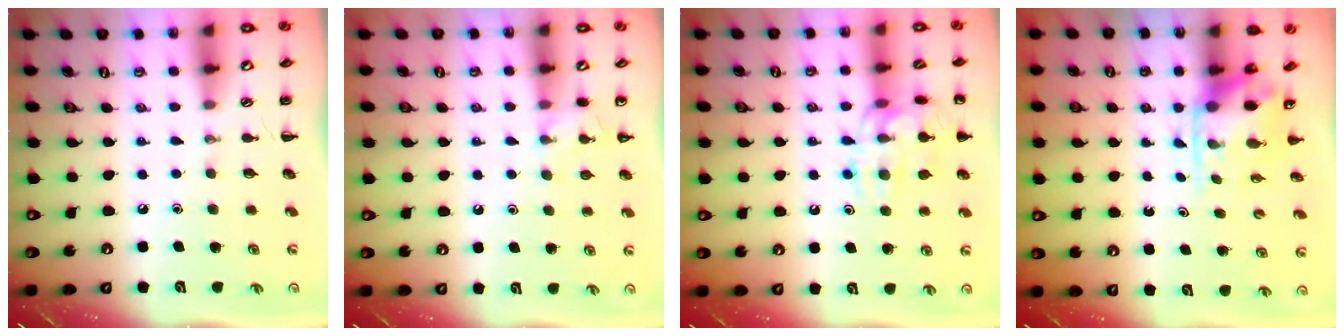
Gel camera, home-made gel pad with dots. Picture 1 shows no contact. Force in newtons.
{"total": 5.0, "press": 4.8, "slide": 1.5}
{"total": 14.4, "press": 14.3, "slide": 1.4}
{"total": 3.7, "press": 3.7, "slide": 0.6}